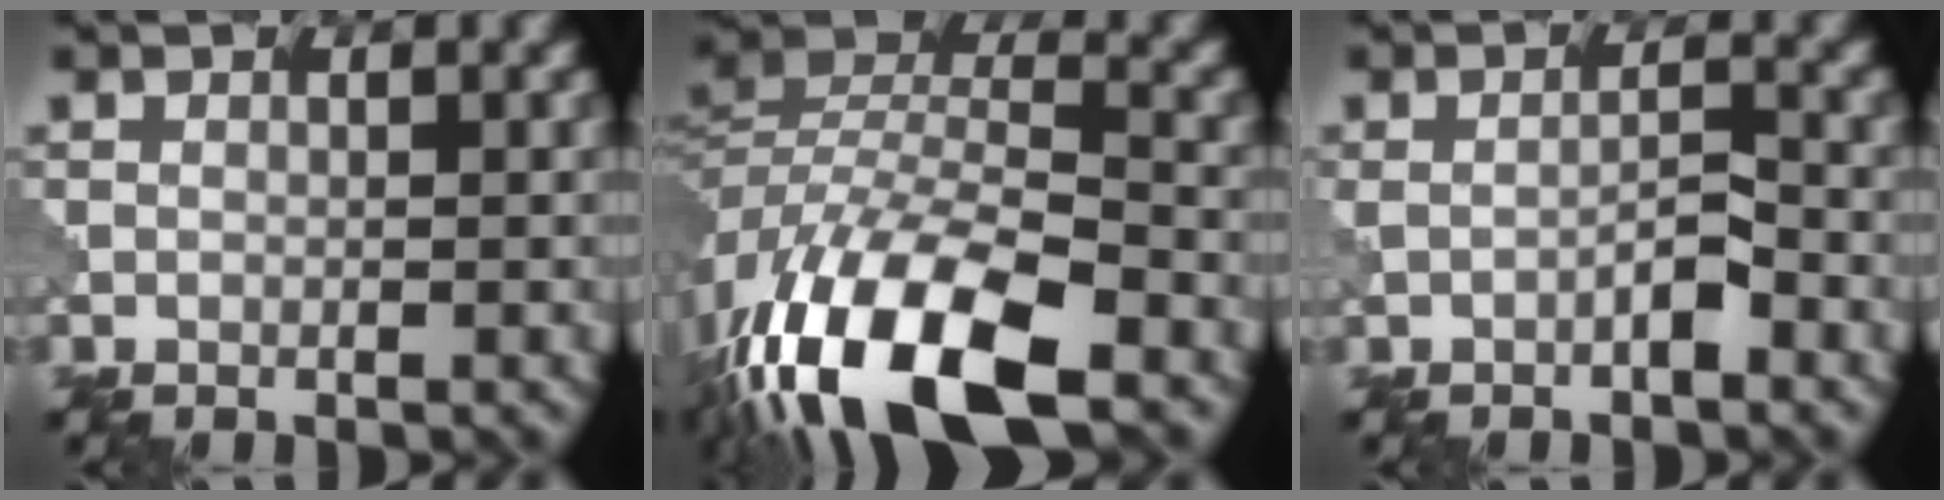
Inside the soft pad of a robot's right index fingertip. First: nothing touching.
{"total": 15.1, "force": [-9.3, 5.2, 10.8], "torque": [-0.223, -0.004, -0.171]}
{"total": 1.8, "force": [-1.0, 0.1, 1.4], "torque": [-0.034, 0.008, -0.016]}